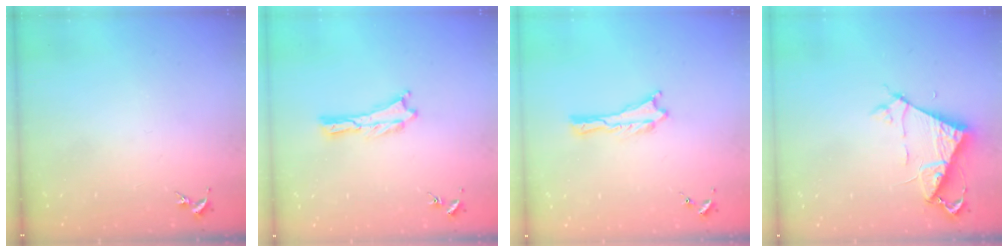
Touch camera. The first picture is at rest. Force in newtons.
{"total": 0.0}
{"total": 0.0}
{"total": 6.9, "press": 6.9, "slide": 0.7}